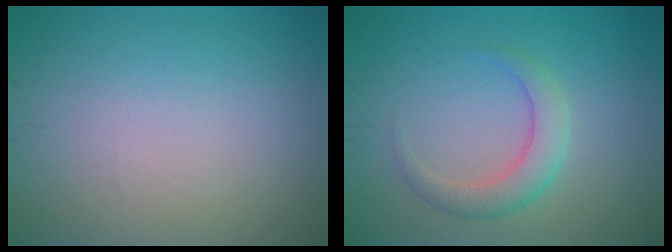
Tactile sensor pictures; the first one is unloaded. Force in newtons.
{"total": 2.8, "press": 2.8, "slide": 0.2}